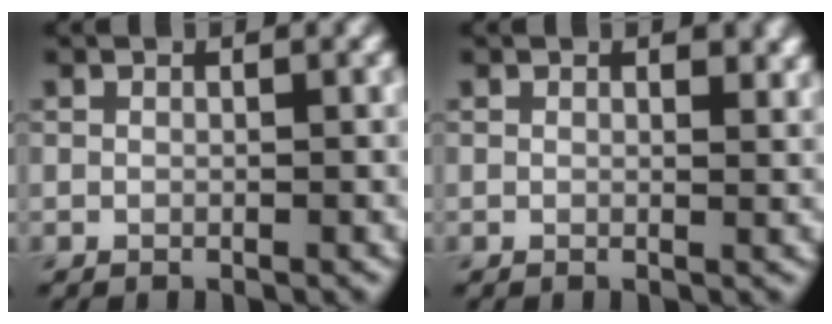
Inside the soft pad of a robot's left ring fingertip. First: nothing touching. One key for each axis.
{"total": 1.1, "fx": 0.7, "fy": 0.5, "fz": 0.8, "tx": -0.007, "ty": -0.003, "tz": 0.012}